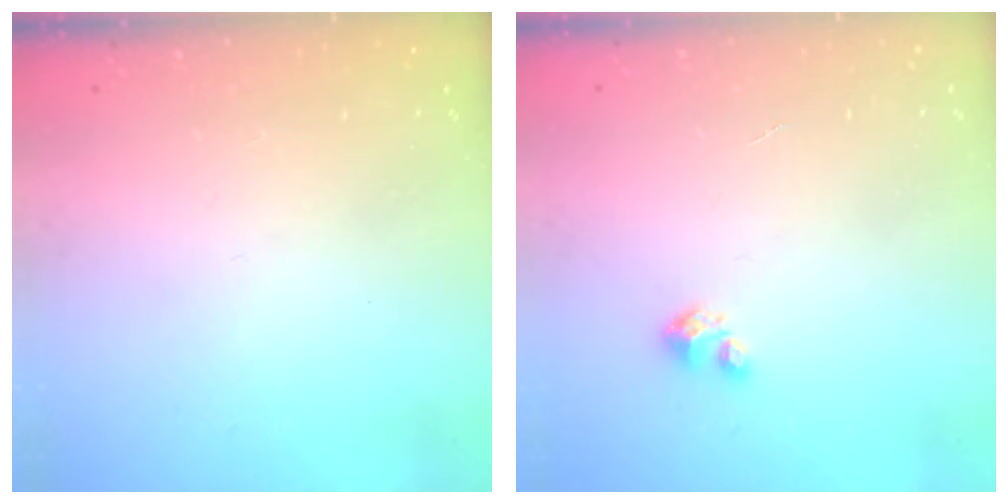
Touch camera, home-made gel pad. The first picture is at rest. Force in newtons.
{"total": 1.7, "press": 1.7, "slide": 0.1}